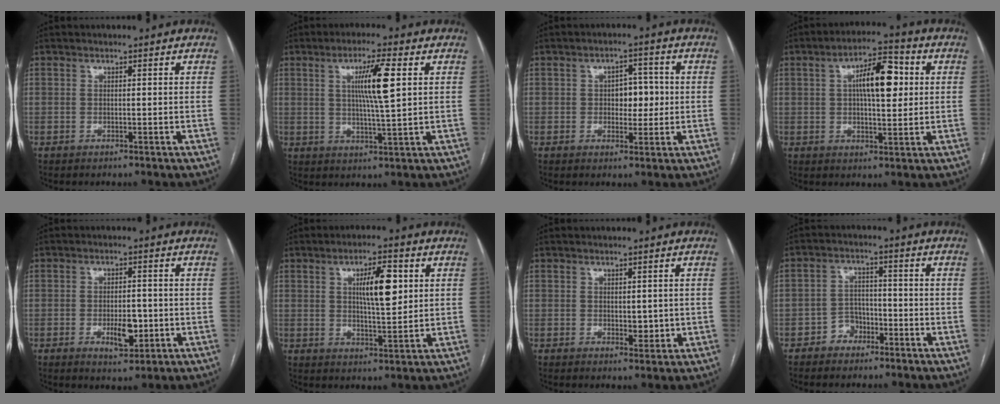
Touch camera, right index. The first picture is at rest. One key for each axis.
{"total": 8.0, "fx": 2.1, "fy": 0.0, "fz": 7.7, "tx": -0.138, "ty": -0.002, "tz": 0.037}
{"total": 5.0, "fx": 0.1, "fy": 2.9, "fz": 4.0, "tx": -0.052, "ty": 0.012, "tz": 0.005}
{"total": 9.7, "fx": 2.0, "fy": 3.3, "fz": 8.9, "tx": -0.147, "ty": 0.023, "tz": 0.029}
{"total": 5.3, "fx": -1.4, "fy": 2.2, "fz": 4.6, "tx": -0.072, "ty": -0.002, "tz": -0.014}
{"total": 8.0, "fx": 2.2, "fy": 1.9, "fz": 7.4, "tx": -0.122, "ty": 0.005, "tz": 0.039}
{"total": 2.8, "fx": 0.0, "fy": 1.6, "fz": 2.3, "tx": -0.028, "ty": -0.005, "tz": 0.007}
{"total": 4.1, "fx": -2.4, "fy": 3.2, "fz": 1.0, "tx": -0.010, "ty": 0.014, "tz": -0.044}